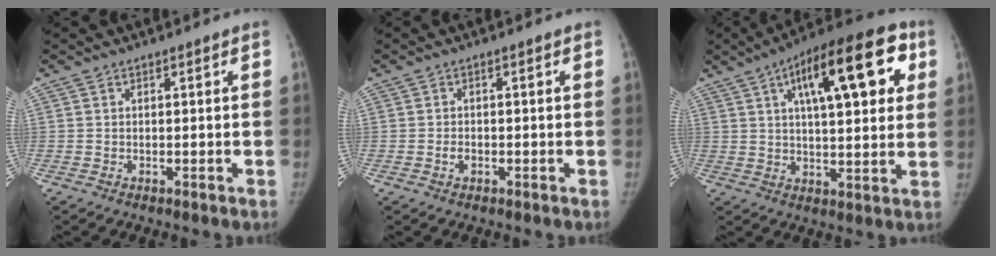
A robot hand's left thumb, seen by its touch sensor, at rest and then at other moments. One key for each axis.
{"total": 1.3, "fx": -0.7, "fy": 0.9, "fz": 0.6, "tx": -0.012, "ty": 0.004, "tz": -0.012}
{"total": 20.8, "fx": 7.8, "fy": 7.8, "fz": 17.7, "tx": -0.234, "ty": 0.010, "tz": 0.110}